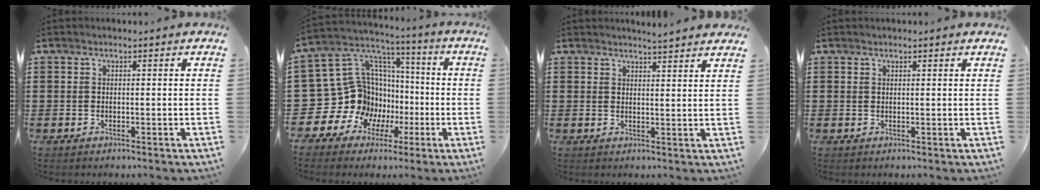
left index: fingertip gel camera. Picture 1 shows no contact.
{"total": 15.6, "force": [-3.1, 14.5, 5.0], "torque": [-0.171, -0.026, -0.020]}
{"total": 2.7, "force": [2.7, -0.4, 0.3], "torque": [-0.013, -0.008, 0.051]}
{"total": 0.8, "force": [0.7, 0.2, 0.4], "torque": [-0.010, 0.002, 0.012]}